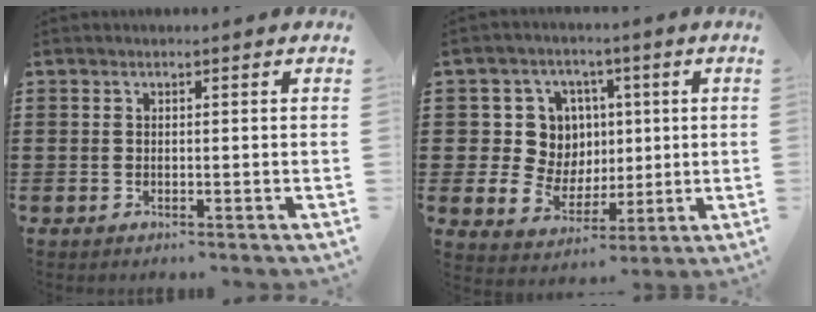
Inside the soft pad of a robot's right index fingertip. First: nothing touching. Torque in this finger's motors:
{"motor_torque": [2.14, 0.00, 0.59, 0.08]}